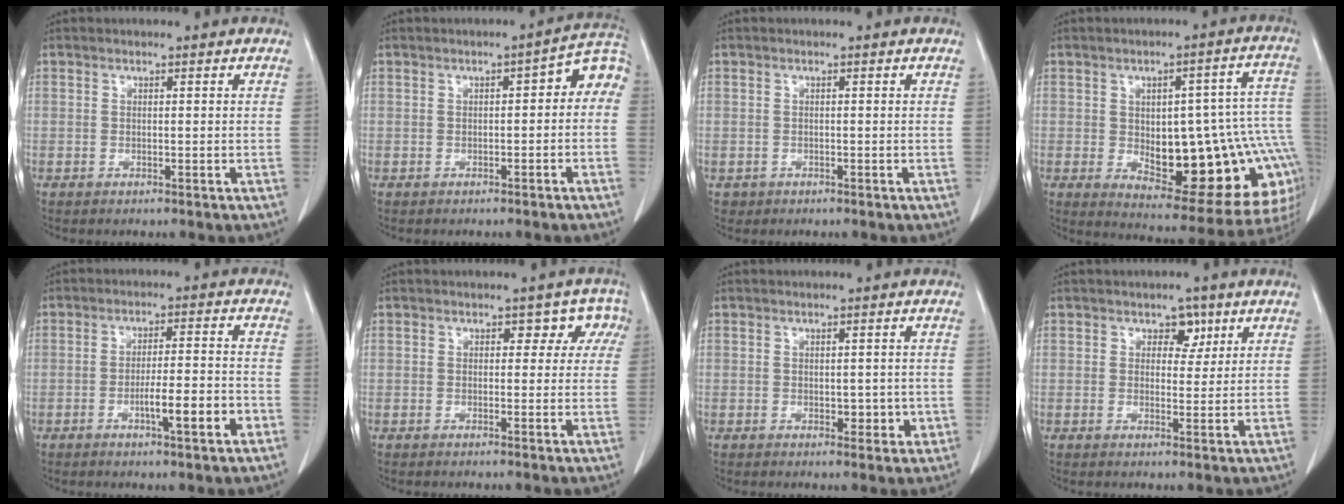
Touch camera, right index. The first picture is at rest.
{"total": 5.5, "force": [-0.5, 2.5, 4.9], "torque": [-0.055, 0.031, -0.010]}
{"total": 1.2, "force": [-0.5, 1.1, 0.0], "torque": [-0.010, 0.002, -0.005]}
{"total": 23.4, "force": [-3.1, 8.4, 21.7], "torque": [-0.200, 0.031, -0.013]}
{"total": 7.1, "force": [-2.9, 0.6, 6.5], "torque": [-0.099, 0.003, -0.044]}
{"total": 3.7, "force": [1.2, 2.7, 2.2], "torque": [0.002, 0.019, 0.005]}
{"total": 2.9, "force": [-0.5, 1.9, 2.1], "torque": [-0.018, 0.004, 0.001]}
{"total": 3.1, "force": [1.6, 2.1, 1.6], "torque": [-0.015, 0.003, 0.022]}